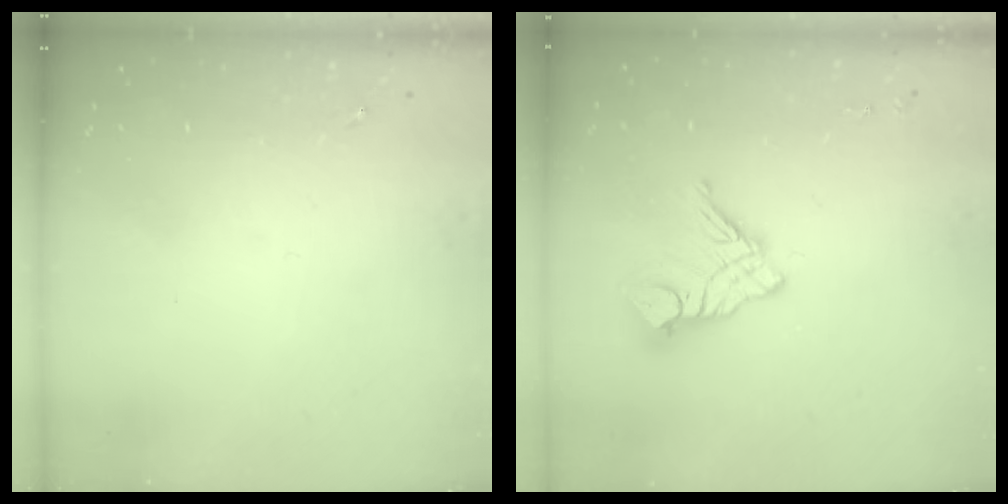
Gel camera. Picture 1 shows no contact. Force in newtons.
{"total": 12.6, "press": 12.6, "slide": 1.2}